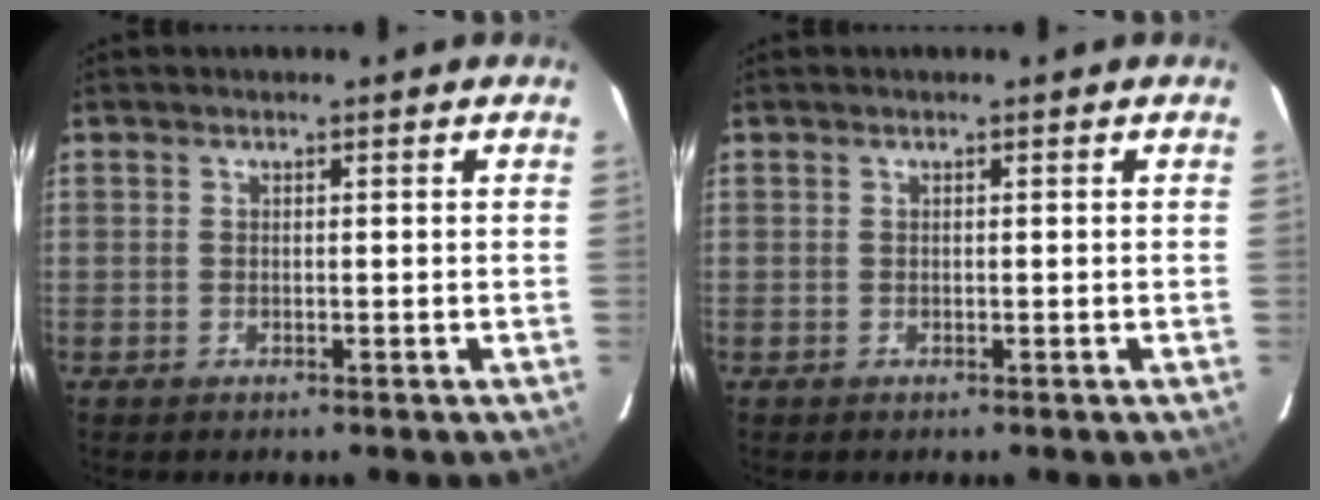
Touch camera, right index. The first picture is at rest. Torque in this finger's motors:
{"motor_torque": [0.07, 0.02, 0.03, 0.01]}